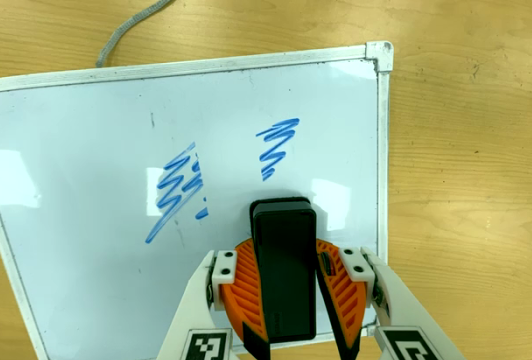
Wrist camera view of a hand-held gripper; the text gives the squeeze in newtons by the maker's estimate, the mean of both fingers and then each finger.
{"total": 9.3, "left": 9.4, "right": 9.1}